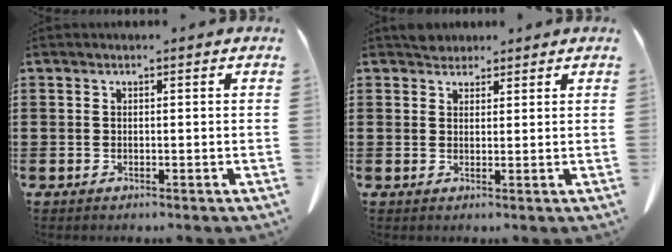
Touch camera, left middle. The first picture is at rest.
{"total": 2.4, "force": [2.2, 1.0, 0.3], "torque": [-0.003, 0.003, 0.042]}